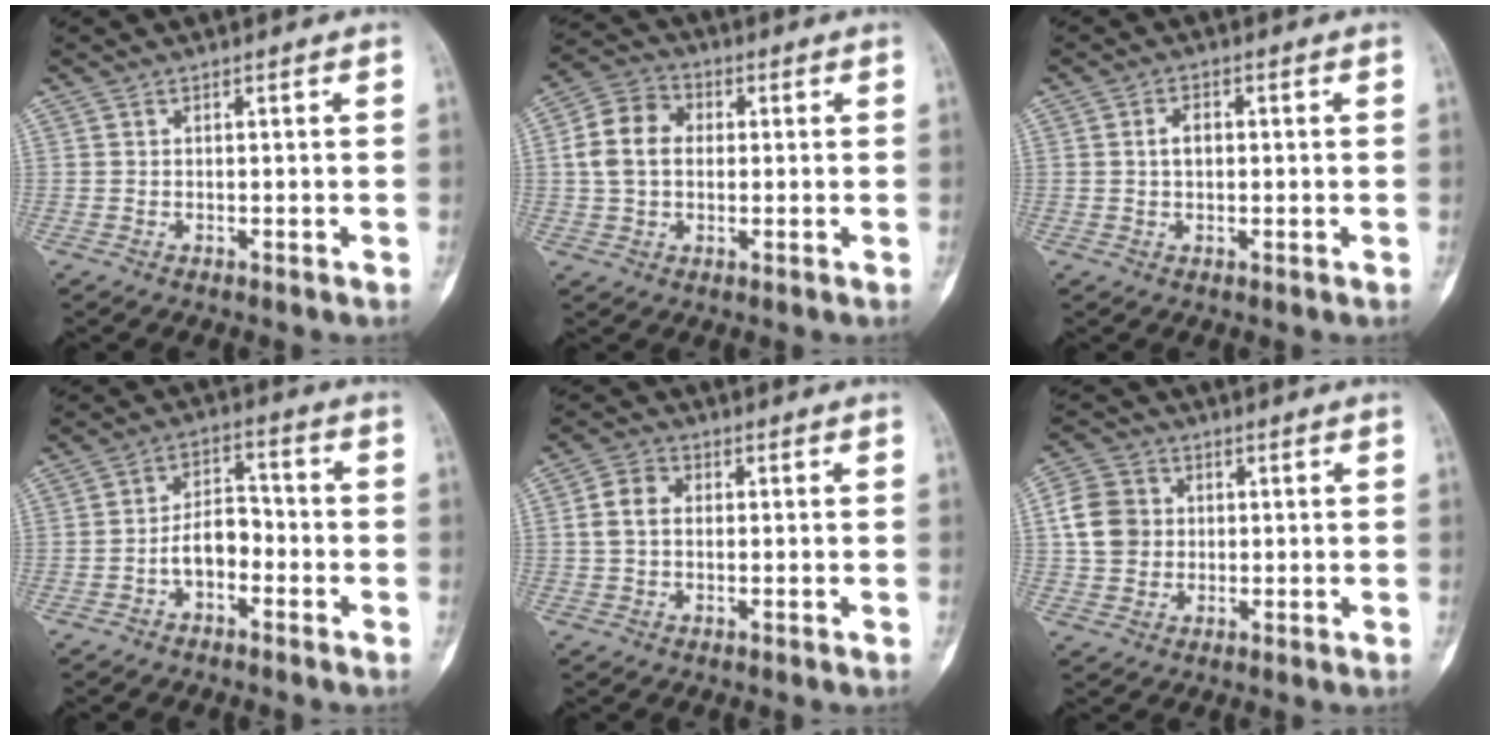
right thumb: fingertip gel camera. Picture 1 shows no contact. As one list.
[{"total": 9.5, "force": [0.8, 7.2, 6.2], "torque": [-0.106, 0.022, 0.004]}, {"total": 2.8, "force": [0.3, 1.7, 2.2], "torque": [-0.038, 0.007, 0.003]}, {"total": 6.6, "force": [-2.4, 4.0, 4.6], "torque": [-0.059, 0.035, -0.053]}, {"total": 5.1, "force": [0.3, 3.8, 3.4], "torque": [-0.062, 0.014, -0.004]}, {"total": 8.0, "force": [0.8, 7.0, 3.8], "torque": [-0.055, 0.007, 0.006]}]